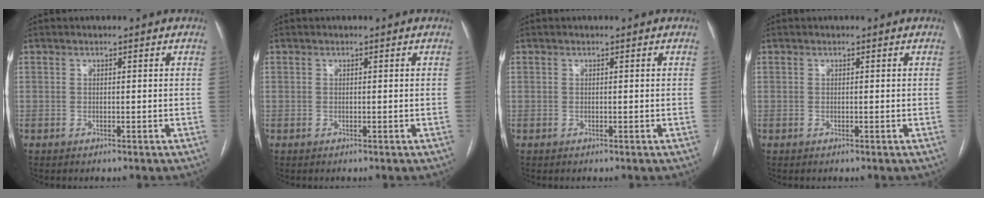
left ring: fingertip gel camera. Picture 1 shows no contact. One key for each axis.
{"total": 0.0}
{"total": 0.0}
{"total": 0.0}